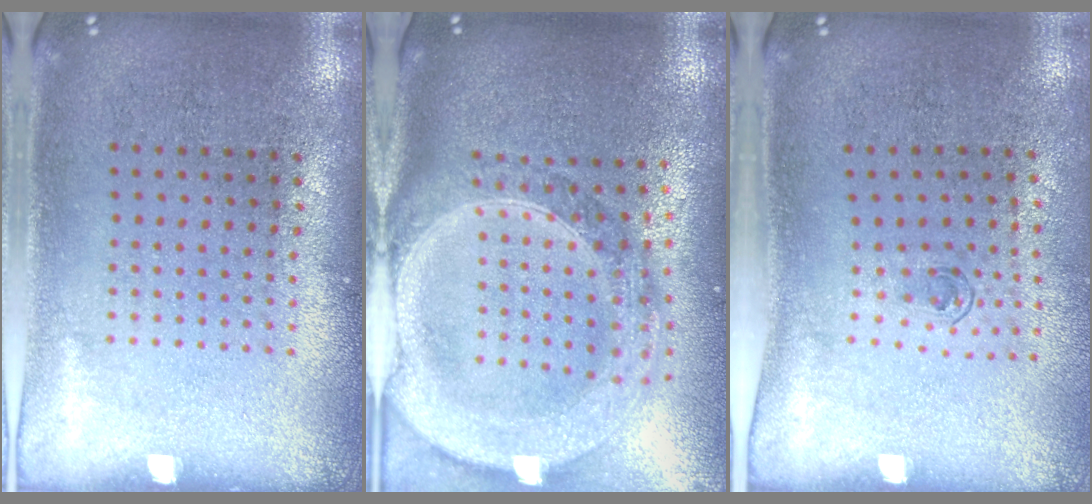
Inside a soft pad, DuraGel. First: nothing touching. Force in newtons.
{"total": 3.2, "press": 2.7, "slide": 1.8}
{"total": 0.6, "press": 0.3, "slide": 0.6}